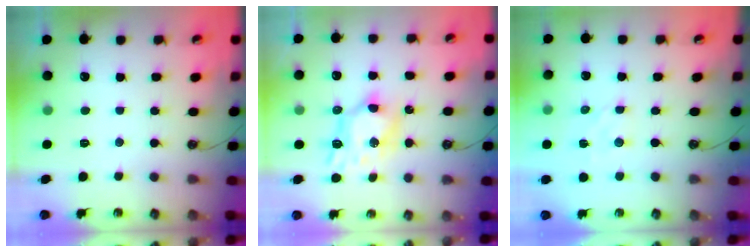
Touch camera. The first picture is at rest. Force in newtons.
{"total": 8.3, "press": 8.3, "slide": 0.5}
{"total": 2.5, "press": 2.4, "slide": 0.4}